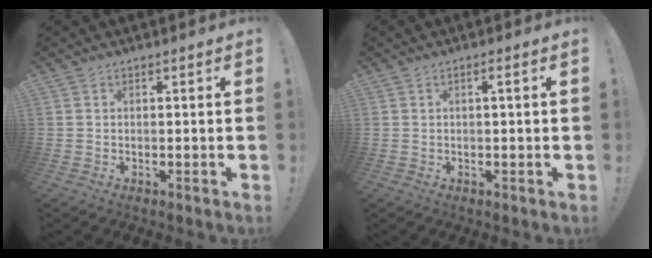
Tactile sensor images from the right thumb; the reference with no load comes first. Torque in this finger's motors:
{"motor_torque": [-0.15, -0.17, -0.06, 0.13, 0.01]}